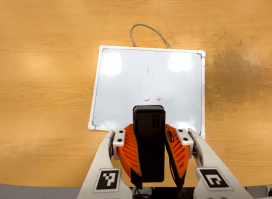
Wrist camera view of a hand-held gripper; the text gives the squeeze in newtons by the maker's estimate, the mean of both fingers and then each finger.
{"total": 9.5, "left": 7.9, "right": 11.2}